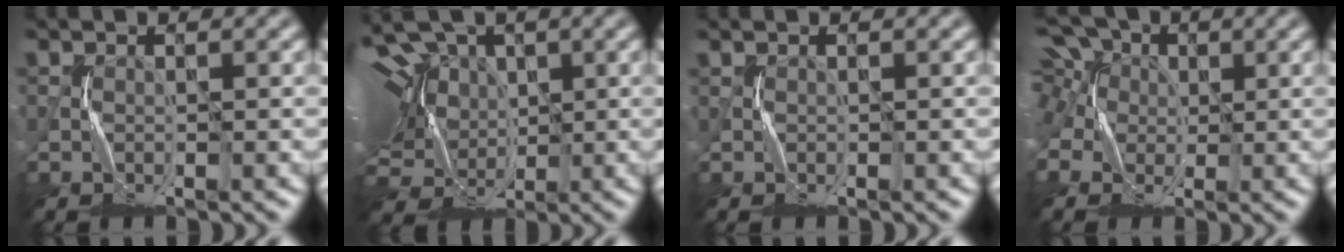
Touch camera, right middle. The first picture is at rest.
{"total": 16.6, "force": [4.4, 11.3, 11.4], "torque": [-0.209, 0.044, 0.031]}
{"total": 0.0}
{"total": 9.5, "force": [3.5, 7.0, 5.4], "torque": [-0.113, 0.037, 0.018]}